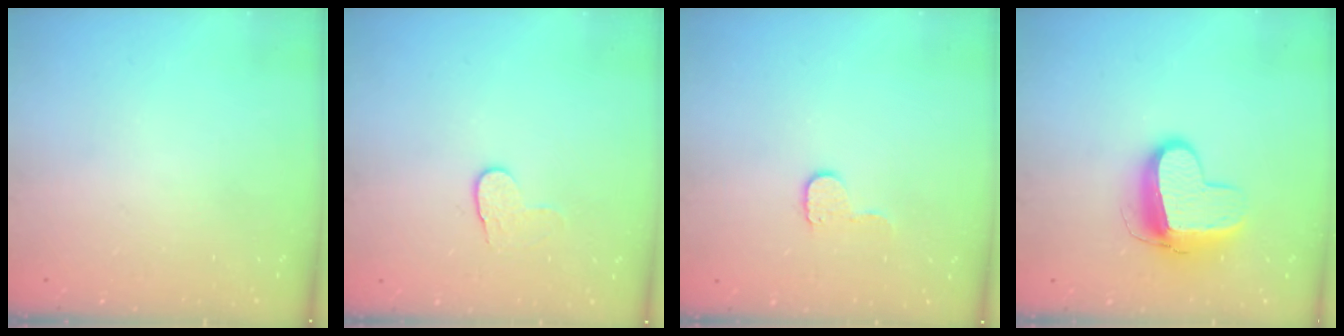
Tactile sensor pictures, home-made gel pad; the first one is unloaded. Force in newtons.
{"total": 4.0, "press": 4.0, "slide": 0.5}
{"total": 5.4, "press": 5.3, "slide": 0.5}
{"total": 11.1, "press": 11.0, "slide": 1.3}